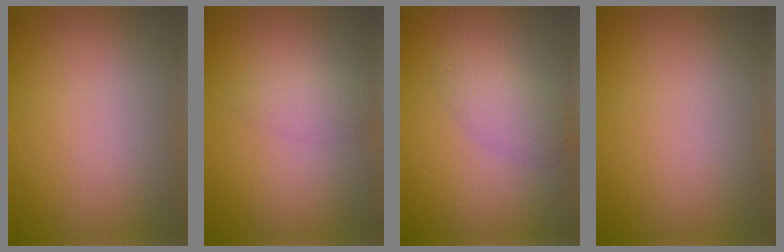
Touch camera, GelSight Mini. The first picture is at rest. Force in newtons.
{"total": 1.6, "press": 1.6, "slide": 0.0}
{"total": 2.6, "press": 2.6, "slide": 0.1}
{"total": 0.0}